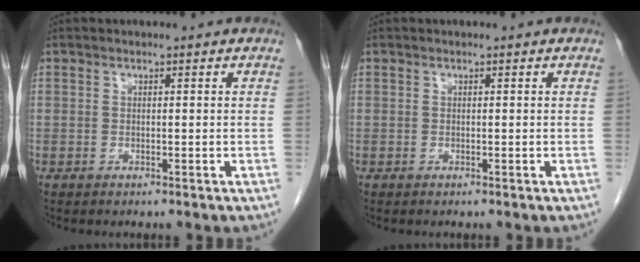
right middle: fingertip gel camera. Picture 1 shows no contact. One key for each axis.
{"total": 0.0}